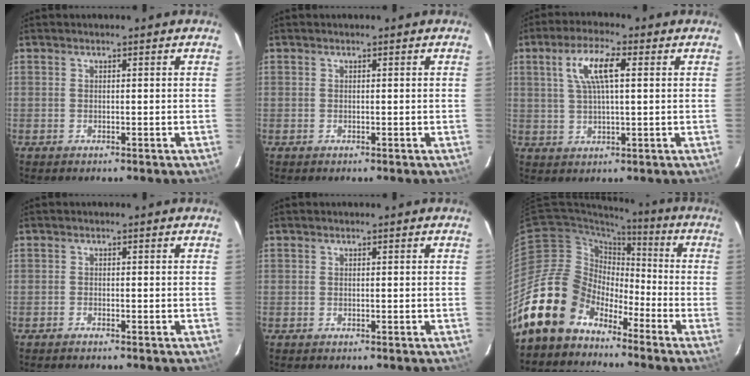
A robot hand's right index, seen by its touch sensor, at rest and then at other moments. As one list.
[{"total": 0.0}, {"total": 7.7, "force": [2.5, 2.1, 7.0], "torque": [-0.134, 0.011, 0.047]}, {"total": 0.6, "force": [-0.6, 0.1, 0.1], "torque": [-0.006, 0.000, -0.014]}, {"total": 0.0}, {"total": 16.1, "force": [-11.6, 10.4, 3.9], "torque": [-0.087, 0.032, -0.207]}]